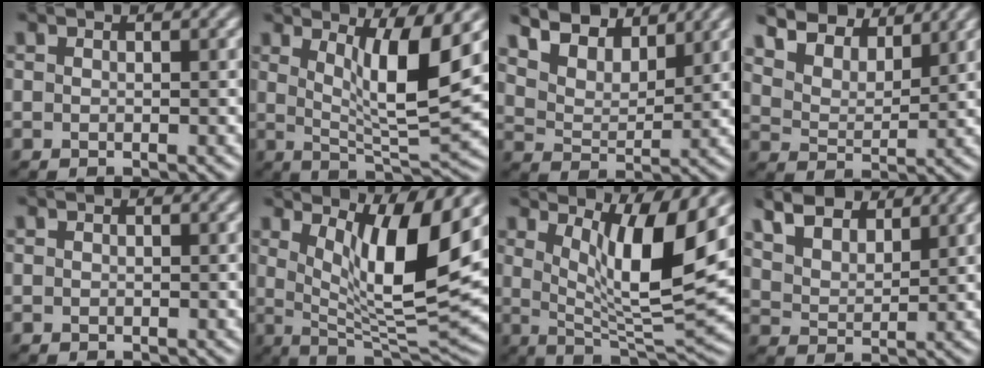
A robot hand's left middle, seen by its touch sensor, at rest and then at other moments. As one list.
[{"total": 7.0, "force": [2.6, 1.3, 6.4], "torque": [-0.104, -0.010, 0.049]}, {"total": 8.5, "force": [7.0, 3.5, 3.2], "torque": [-0.086, 0.012, 0.118]}, {"total": 8.5, "force": [7.3, 3.1, 3.0], "torque": [-0.085, 0.010, 0.122]}, {"total": 0.0}, {"total": 9.7, "force": [3.4, 2.3, 8.7], "torque": [-0.141, -0.010, 0.065]}, {"total": 8.8, "force": [3.3, 1.9, 8.0], "torque": [-0.131, -0.010, 0.063]}, {"total": 8.0, "force": [6.3, 3.7, 3.3], "torque": [-0.096, 0.020, 0.102]}]